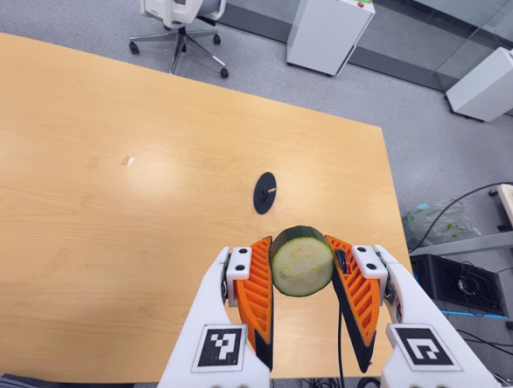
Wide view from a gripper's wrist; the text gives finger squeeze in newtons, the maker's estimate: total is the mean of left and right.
{"total": 11.4, "left": 10.7, "right": 12.0}